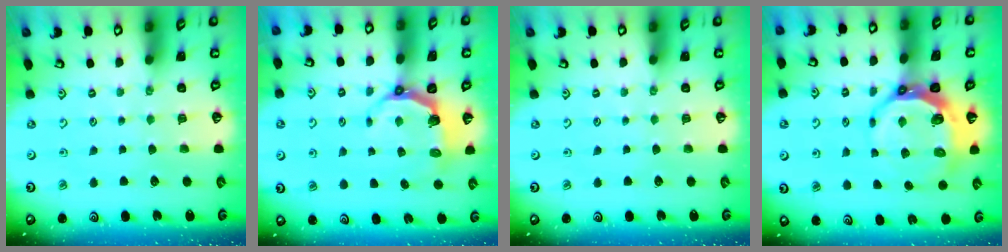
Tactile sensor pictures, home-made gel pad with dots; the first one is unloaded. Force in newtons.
{"total": 5.0, "press": 3.4, "slide": 3.7}
{"total": 0.0}
{"total": 10.1, "press": 9.2, "slide": 4.3}